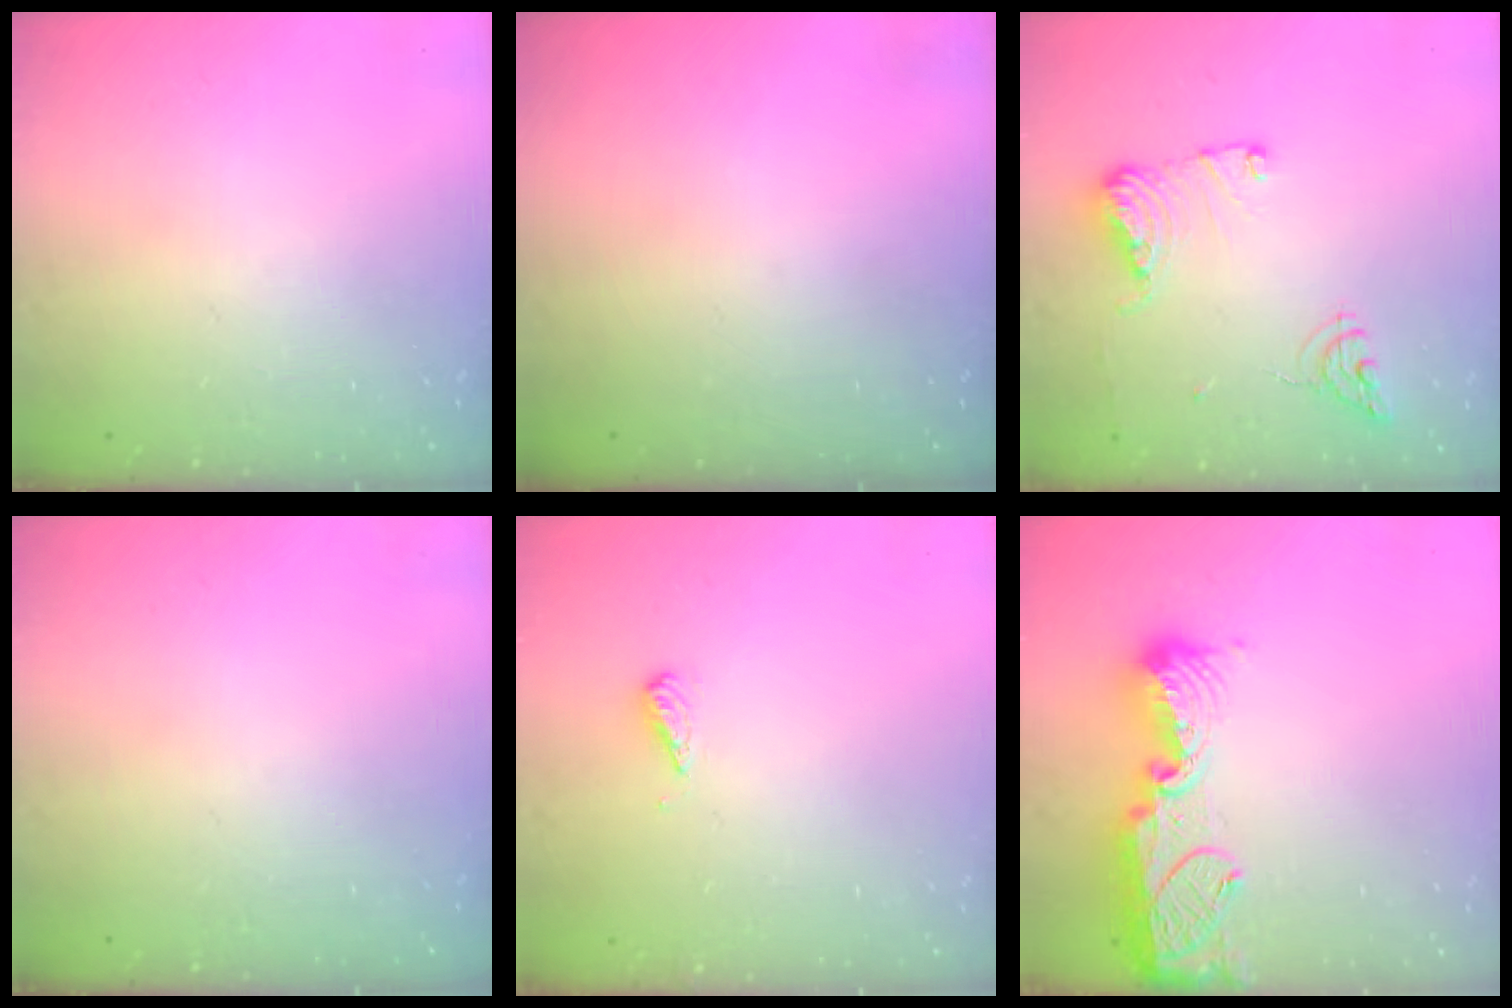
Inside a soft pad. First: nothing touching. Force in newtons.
{"total": 0.0}
{"total": 10.1, "press": 10.1, "slide": 0.8}
{"total": 0.0}
{"total": 3.0, "press": 3.0, "slide": 0.1}
{"total": 14.3, "press": 14.2, "slide": 1.2}